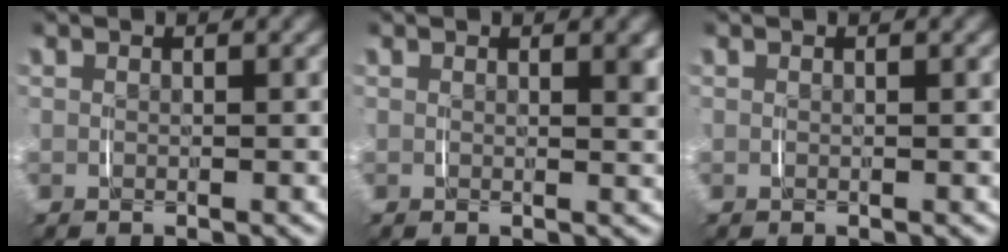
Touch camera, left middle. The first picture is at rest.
{"total": 0.9, "force": [0.5, 0.0, 0.7], "torque": [-0.004, -0.004, 0.008]}
{"total": 0.0}